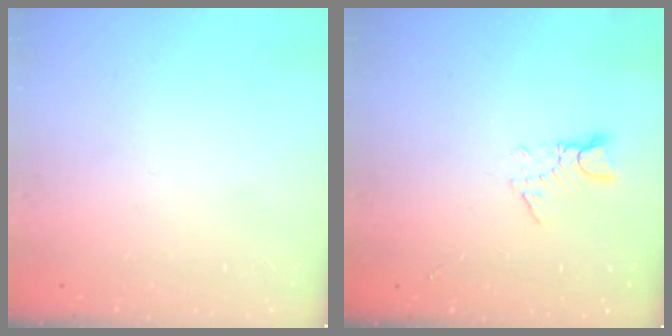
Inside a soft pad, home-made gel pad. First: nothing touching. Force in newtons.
{"total": 3.2, "press": 3.1, "slide": 0.3}